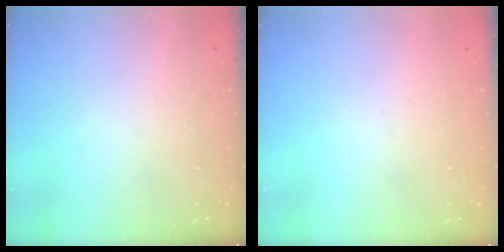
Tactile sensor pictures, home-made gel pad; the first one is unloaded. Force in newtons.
{"total": 0.0}